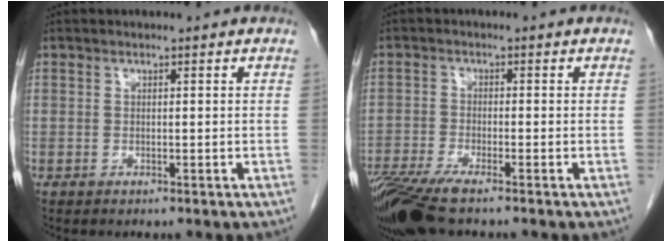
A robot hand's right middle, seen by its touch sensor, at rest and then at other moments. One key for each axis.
{"total": 8.9, "fx": -6.8, "fy": 1.1, "fz": 5.7, "tx": -0.109, "ty": -0.020, "tz": -0.124}